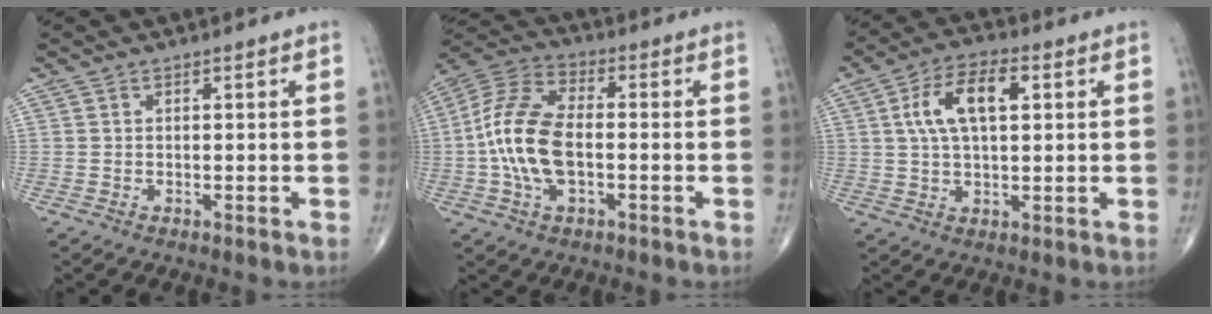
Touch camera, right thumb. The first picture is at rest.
{"total": 14.5, "force": [-1.7, 7.5, 12.2], "torque": [-0.263, 0.028, -0.038]}
{"total": 10.5, "force": [2.7, 5.1, 8.9], "torque": [-0.164, 0.015, 0.044]}